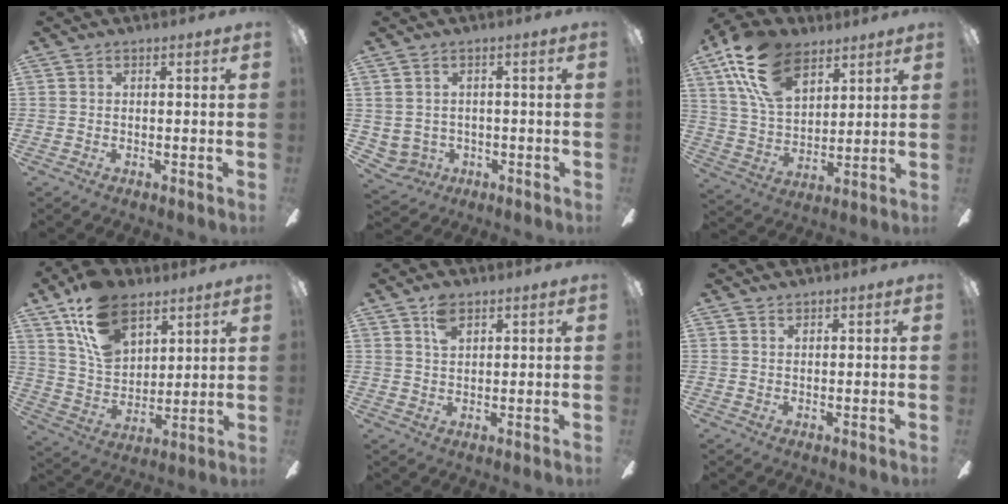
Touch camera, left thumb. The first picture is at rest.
{"total": 3.0, "force": [0.9, 2.8, 0.7], "torque": [-0.031, -0.005, 0.016]}
{"total": 18.7, "force": [10.6, 11.0, 10.8], "torque": [-0.218, -0.031, 0.198]}
{"total": 16.3, "force": [10.0, 9.8, 8.3], "torque": [-0.158, -0.034, 0.191]}
{"total": 4.2, "force": [2.7, 2.2, 2.4], "torque": [-0.046, -0.002, 0.049]}
{"total": 0.9, "force": [0.8, 0.4, 0.2], "torque": [-0.005, 0.001, 0.016]}